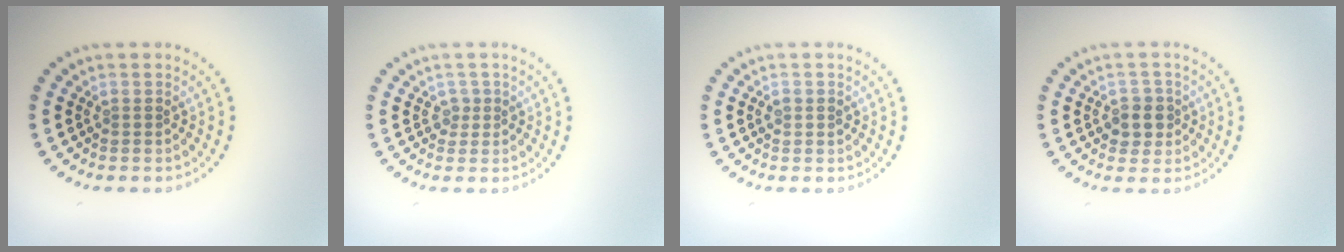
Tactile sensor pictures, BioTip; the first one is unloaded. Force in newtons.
{"total": 1.2, "press": 0.9, "slide": 0.8}
{"total": 1.0, "press": 1.0, "slide": 0.3}
{"total": 2.3, "press": 2.2, "slide": 0.8}